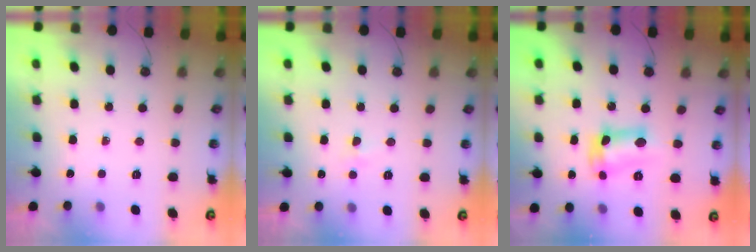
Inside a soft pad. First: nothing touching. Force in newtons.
{"total": 2.9, "press": 2.8, "slide": 0.6}
{"total": 10.6, "press": 10.6, "slide": 0.8}